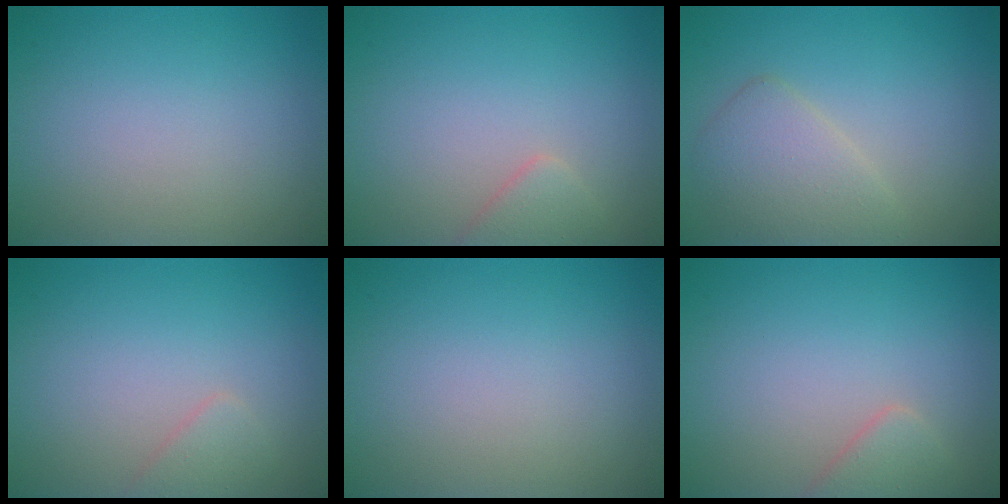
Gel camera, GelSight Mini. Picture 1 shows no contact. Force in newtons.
{"total": 1.7, "press": 1.7, "slide": 0.1}
{"total": 3.2, "press": 3.2, "slide": 0.3}
{"total": 1.2, "press": 1.2, "slide": 0.0}
{"total": 0.0}
{"total": 1.9, "press": 1.9, "slide": 0.2}